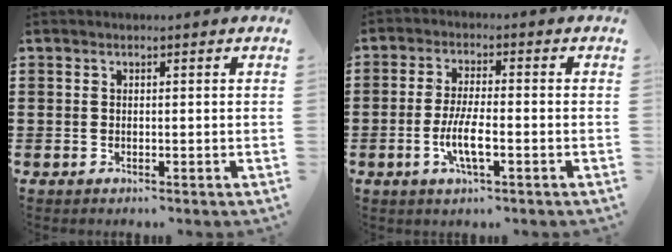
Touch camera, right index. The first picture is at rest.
{"total": 5.6, "force": [-1.8, 1.3, 5.2], "torque": [-0.107, -0.005, -0.036]}